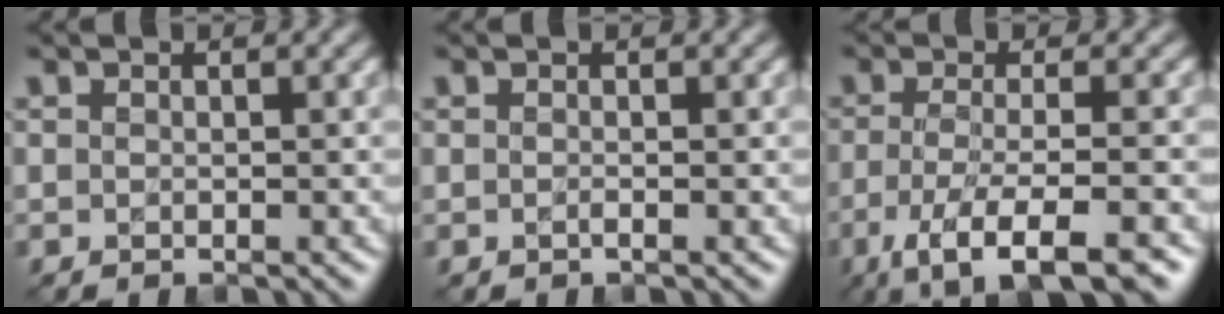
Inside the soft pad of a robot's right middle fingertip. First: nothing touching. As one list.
[{"total": 0.0}, {"total": 6.7, "force": [-3.3, 1.6, 5.5], "torque": [-0.091, -0.003, -0.063]}]